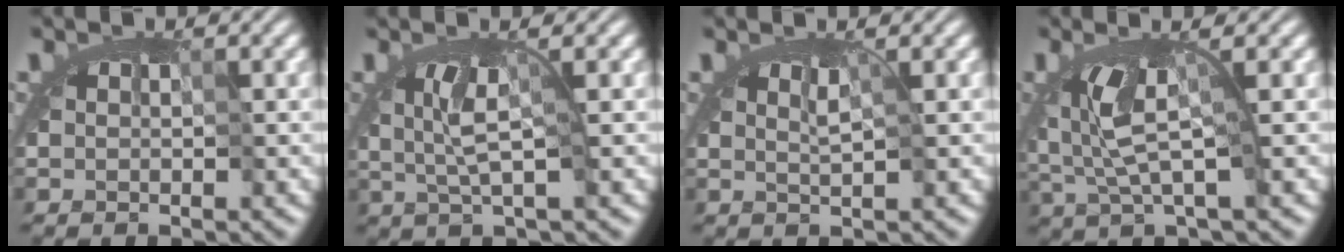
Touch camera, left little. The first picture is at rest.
{"total": 2.3, "force": [-0.7, 0.0, 2.2], "torque": [-0.044, -0.008, -0.011]}
{"total": 0.9, "force": [0.8, -0.3, 0.2], "torque": [-0.004, 0.004, 0.005]}
{"total": 2.7, "force": [-0.7, 0.2, 2.6], "torque": [-0.058, -0.015, -0.013]}